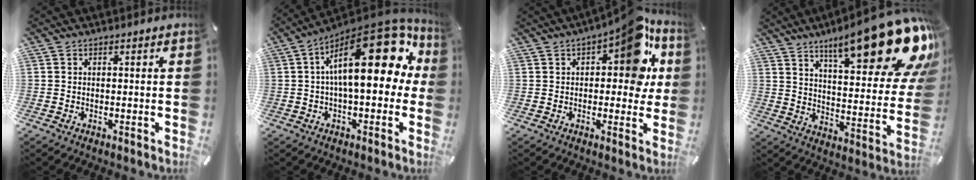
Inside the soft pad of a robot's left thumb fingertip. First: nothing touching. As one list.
[{"total": 23.8, "force": [5.6, 9.8, 21.0], "torque": [-0.313, -0.037, 0.093]}, {"total": 13.1, "force": [4.9, 6.7, 10.2], "torque": [-0.111, -0.030, 0.075]}, {"total": 24.2, "force": [15.7, 8.1, 16.5], "torque": [-0.216, -0.119, 0.254]}]